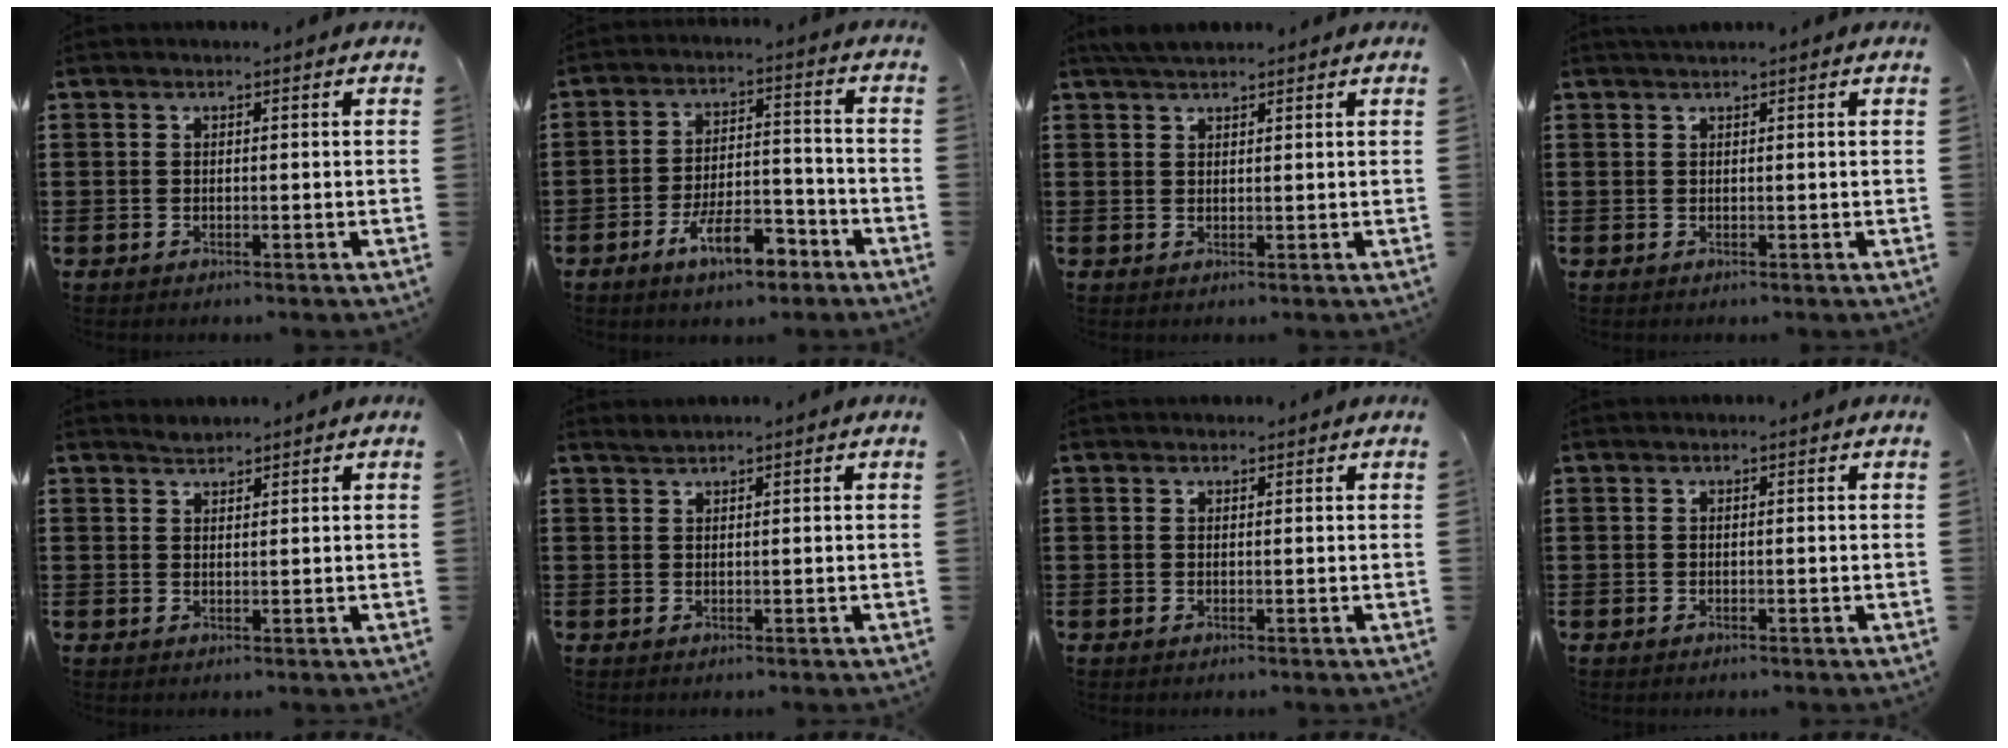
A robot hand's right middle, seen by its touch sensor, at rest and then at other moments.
{"total": 8.9, "force": [-5.7, 3.0, 6.1], "torque": [-0.112, 0.009, -0.102]}
{"total": 2.4, "force": [2.2, 0.5, 0.8], "torque": [-0.021, 0.005, 0.042]}
{"total": 1.0, "force": [0.9, -0.1, 0.4], "torque": [-0.007, 0.001, 0.016]}
{"total": 1.4, "force": [1.3, 0.2, -0.2], "torque": [0.000, 0.000, 0.027]}
{"total": 1.0, "force": [1.0, -0.2, 0.0], "torque": [-0.002, -0.002, 0.020]}
{"total": 0.7, "force": [0.6, 0.3, -0.2], "torque": [0.009, -0.003, 0.011]}
{"total": 0.0}